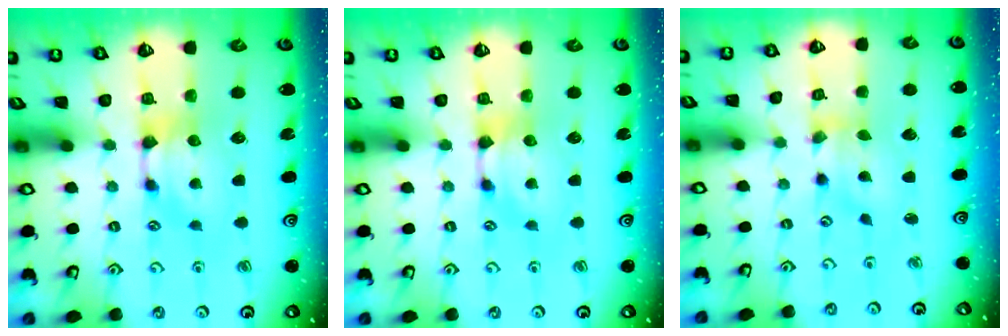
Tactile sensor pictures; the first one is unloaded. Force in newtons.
{"total": 0.0}
{"total": 1.6, "press": 1.0, "slide": 1.3}